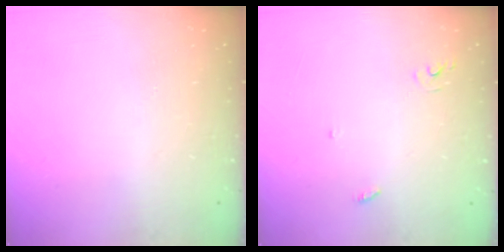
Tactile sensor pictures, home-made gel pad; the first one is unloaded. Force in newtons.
{"total": 2.9, "press": 2.9, "slide": 0.2}